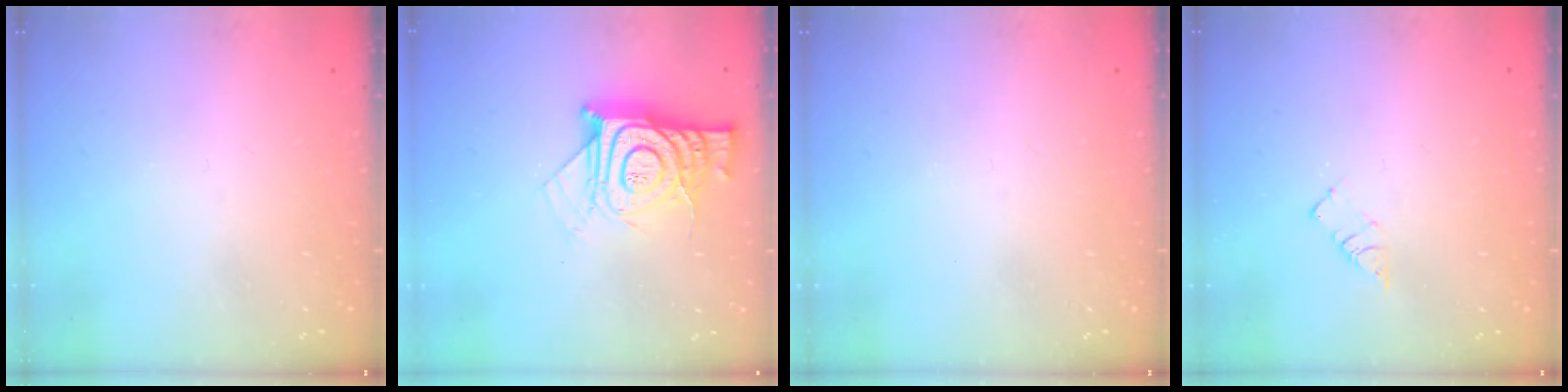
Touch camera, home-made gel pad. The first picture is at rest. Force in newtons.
{"total": 14.2, "press": 14.2, "slide": 1.2}
{"total": 0.0}
{"total": 2.6, "press": 2.6, "slide": 0.3}